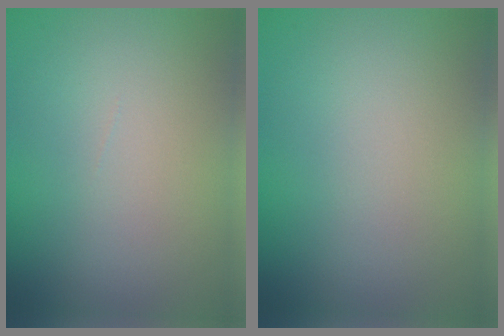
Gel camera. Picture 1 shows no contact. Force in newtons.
{"total": 0.0}